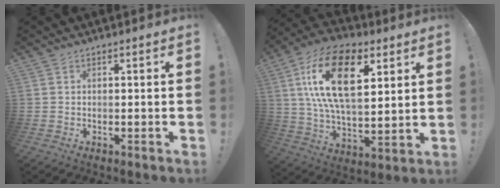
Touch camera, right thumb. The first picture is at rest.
{"total": 22.5, "force": [8.2, 11.8, 17.3], "torque": [-0.320, -0.028, 0.137]}